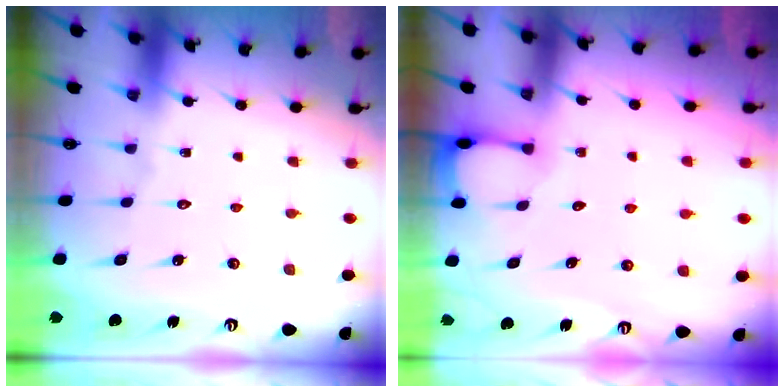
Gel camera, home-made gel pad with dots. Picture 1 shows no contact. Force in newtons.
{"total": 2.7, "press": 2.7, "slide": 0.4}